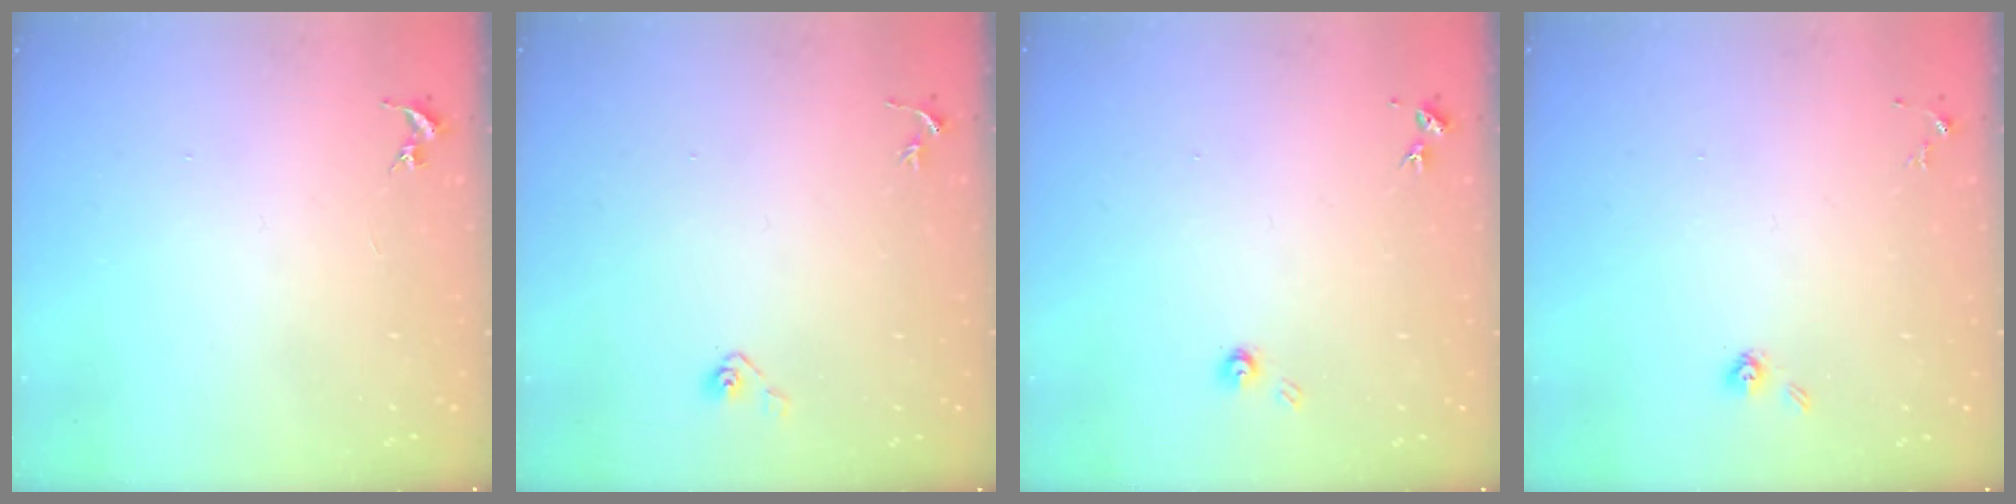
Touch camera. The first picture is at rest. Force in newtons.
{"total": 3.7, "press": 3.4, "slide": 1.3}
{"total": 4.0, "press": 3.9, "slide": 0.4}
{"total": 3.6, "press": 3.1, "slide": 1.9}